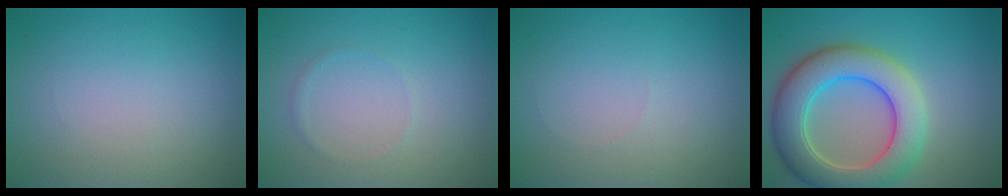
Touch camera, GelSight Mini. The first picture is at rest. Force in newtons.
{"total": 0.6, "press": 0.6, "slide": 0.1}
{"total": 0.0}
{"total": 8.5, "press": 8.4, "slide": 0.5}